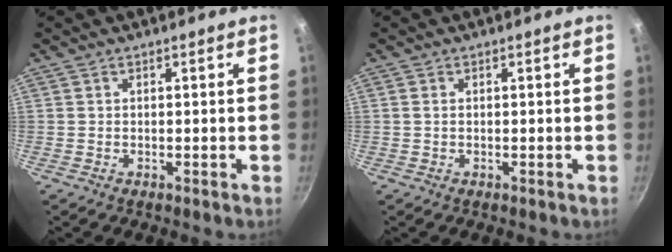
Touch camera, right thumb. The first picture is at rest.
{"total": 0.6, "force": [0.1, 0.4, 0.5], "torque": [-0.010, 0.001, 0.001]}